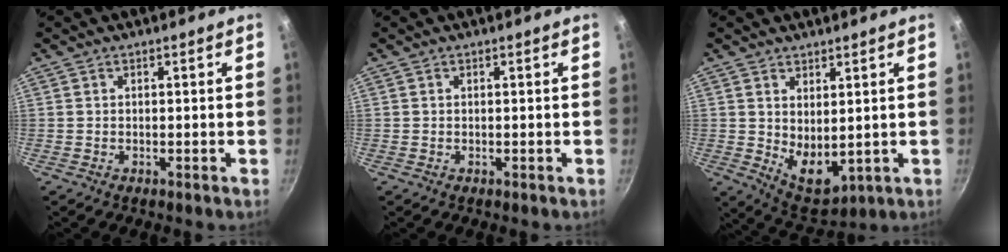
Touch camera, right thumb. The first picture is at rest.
{"total": 0.0}
{"total": 7.8, "force": [1.7, 4.4, 6.2], "torque": [-0.082, -0.032, 0.047]}